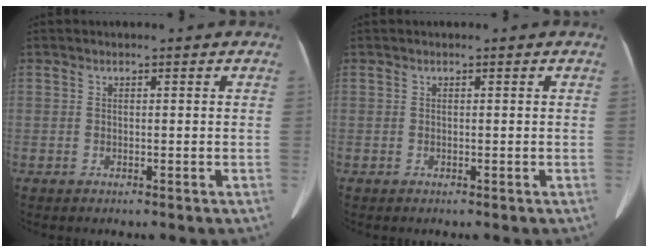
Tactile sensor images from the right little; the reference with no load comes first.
{"total": 0.0}